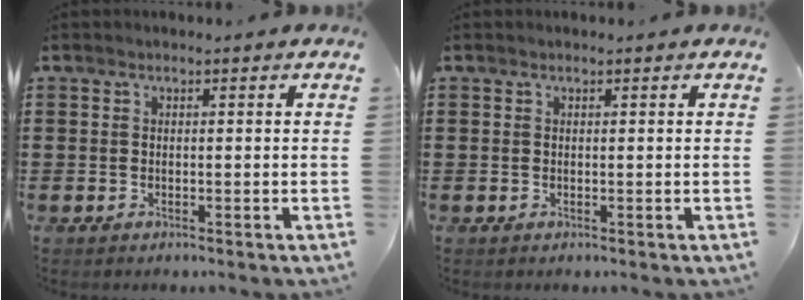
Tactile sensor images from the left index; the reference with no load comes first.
{"total": 0.0}